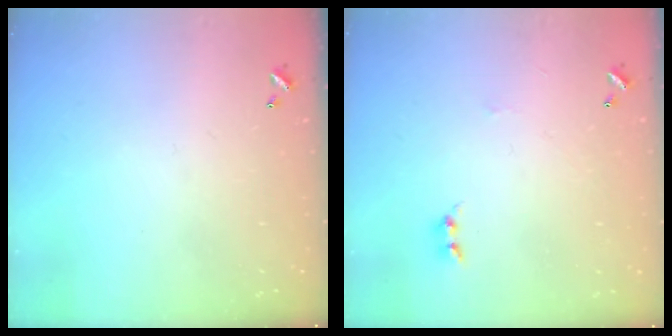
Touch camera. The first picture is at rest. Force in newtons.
{"total": 1.2, "press": 1.1, "slide": 0.5}